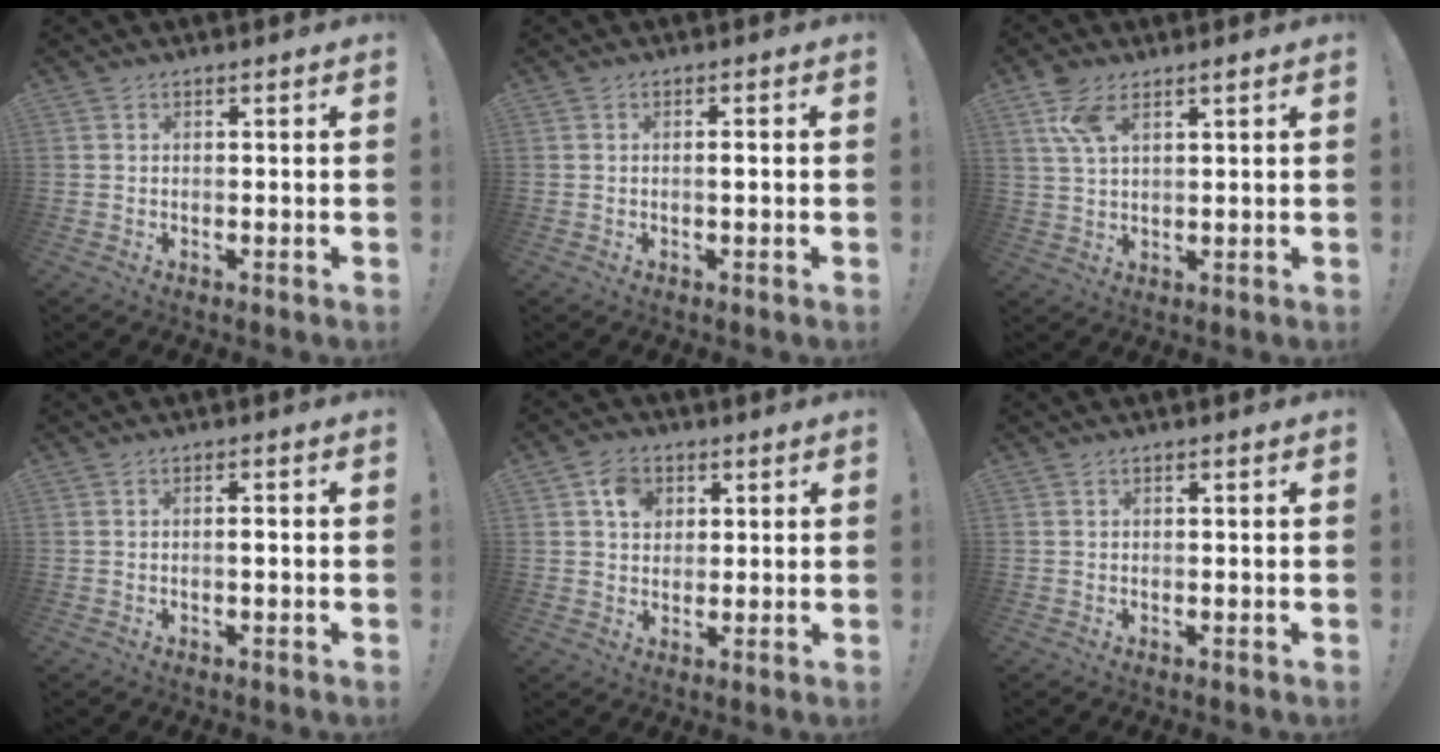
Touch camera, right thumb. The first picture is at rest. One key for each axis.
{"total": 1.2, "fx": -0.3, "fy": 0.0, "fz": 1.2, "tx": -0.014, "ty": -0.002, "tz": -0.008}
{"total": 7.4, "fx": 3.8, "fy": 3.1, "fz": 5.5, "tx": -0.109, "ty": -0.011, "tz": 0.071}
{"total": 1.3, "fx": -0.4, "fy": 0.1, "fz": 1.3, "tx": -0.015, "ty": -0.001, "tz": -0.010}
{"total": 6.8, "fx": 2.7, "fy": 5.5, "fz": 2.8, "tx": -0.037, "ty": -0.004, "tz": 0.050}
{"total": 0.0}